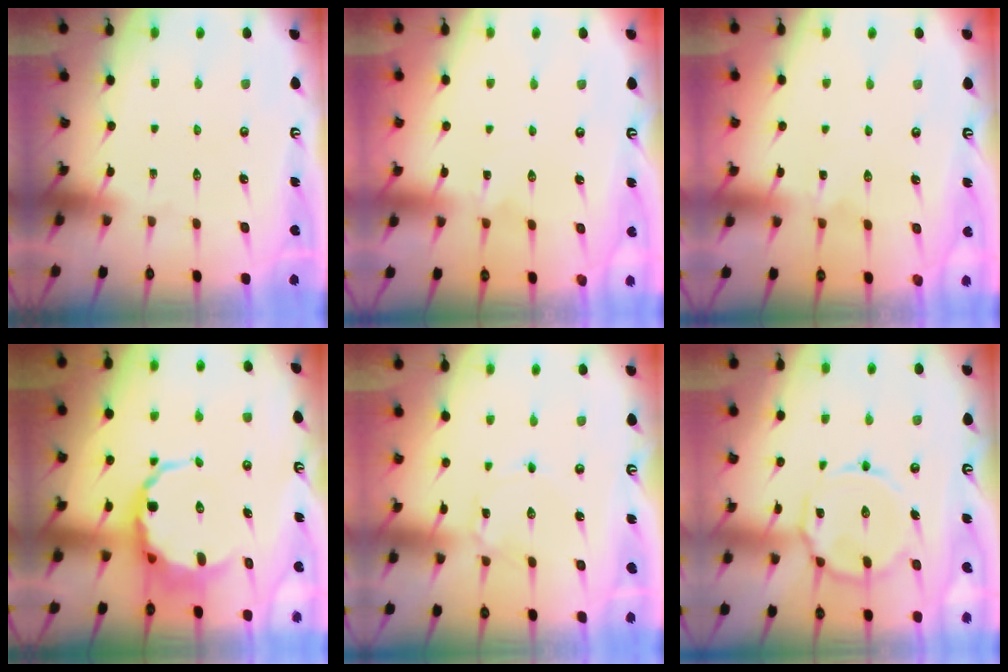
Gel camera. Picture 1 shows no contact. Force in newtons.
{"total": 0.7, "press": 0.6, "slide": 0.3}
{"total": 0.7, "press": 0.6, "slide": 0.3}
{"total": 7.7, "press": 7.3, "slide": 2.4}
{"total": 1.5, "press": 1.5, "slide": 0.1}
{"total": 13.4, "press": 13.3, "slide": 1.3}